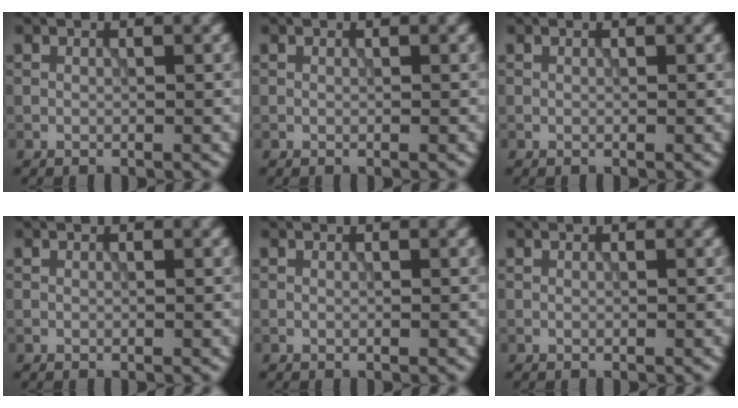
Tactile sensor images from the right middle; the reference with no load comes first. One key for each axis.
{"total": 0.0}
{"total": 0.0}
{"total": 0.0}
{"total": 0.0}
{"total": 0.0}